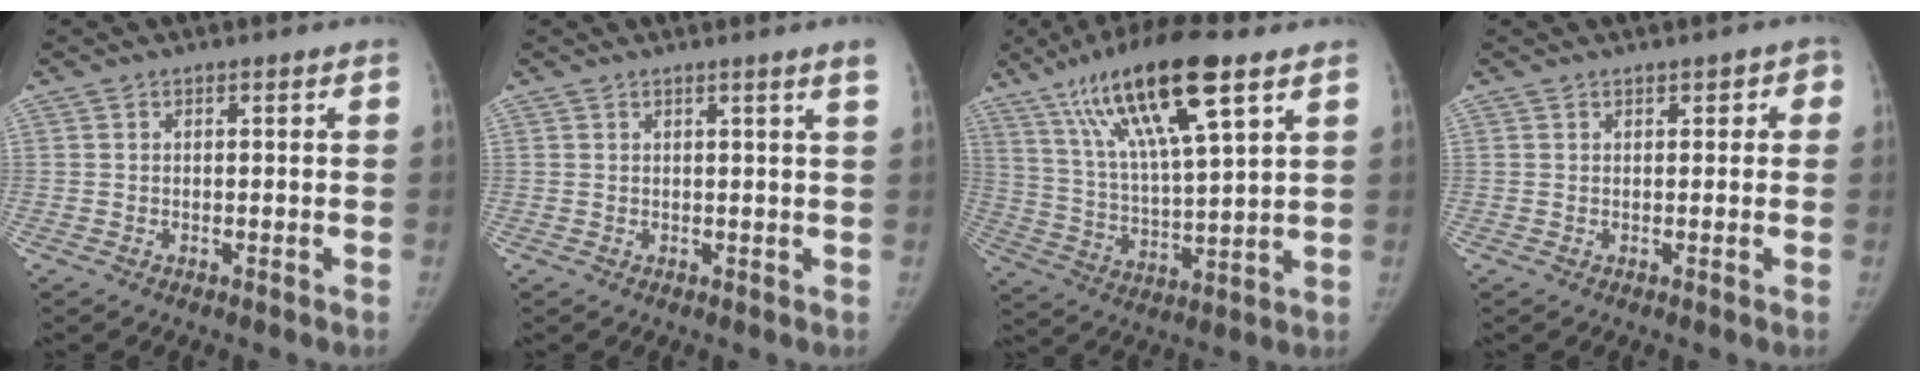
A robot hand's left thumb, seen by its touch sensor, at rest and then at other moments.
{"total": 2.3, "force": [1.4, -0.6, 1.7], "torque": [-0.023, -0.007, 0.020]}
{"total": 20.1, "force": [10.9, 4.6, 16.3], "torque": [-0.289, -0.027, 0.201]}
{"total": 2.2, "force": [0.7, 1.6, 1.3], "torque": [0.014, 0.003, 0.003]}